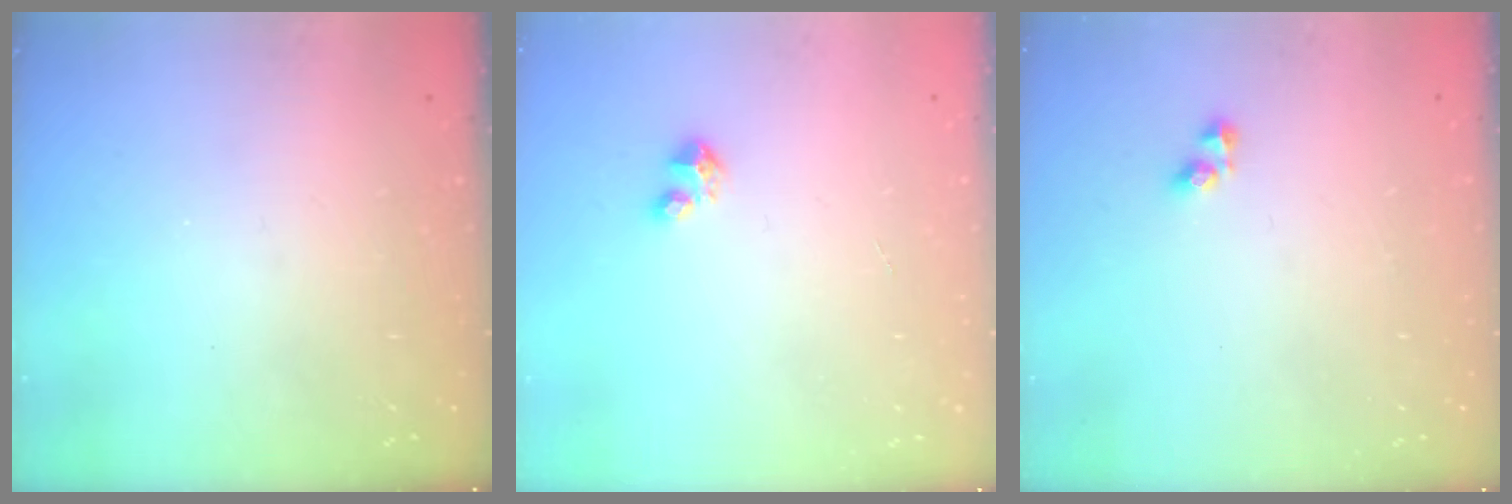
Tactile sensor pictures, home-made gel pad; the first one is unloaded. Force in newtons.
{"total": 3.3, "press": 3.3, "slide": 0.2}
{"total": 2.7, "press": 2.7, "slide": 0.4}